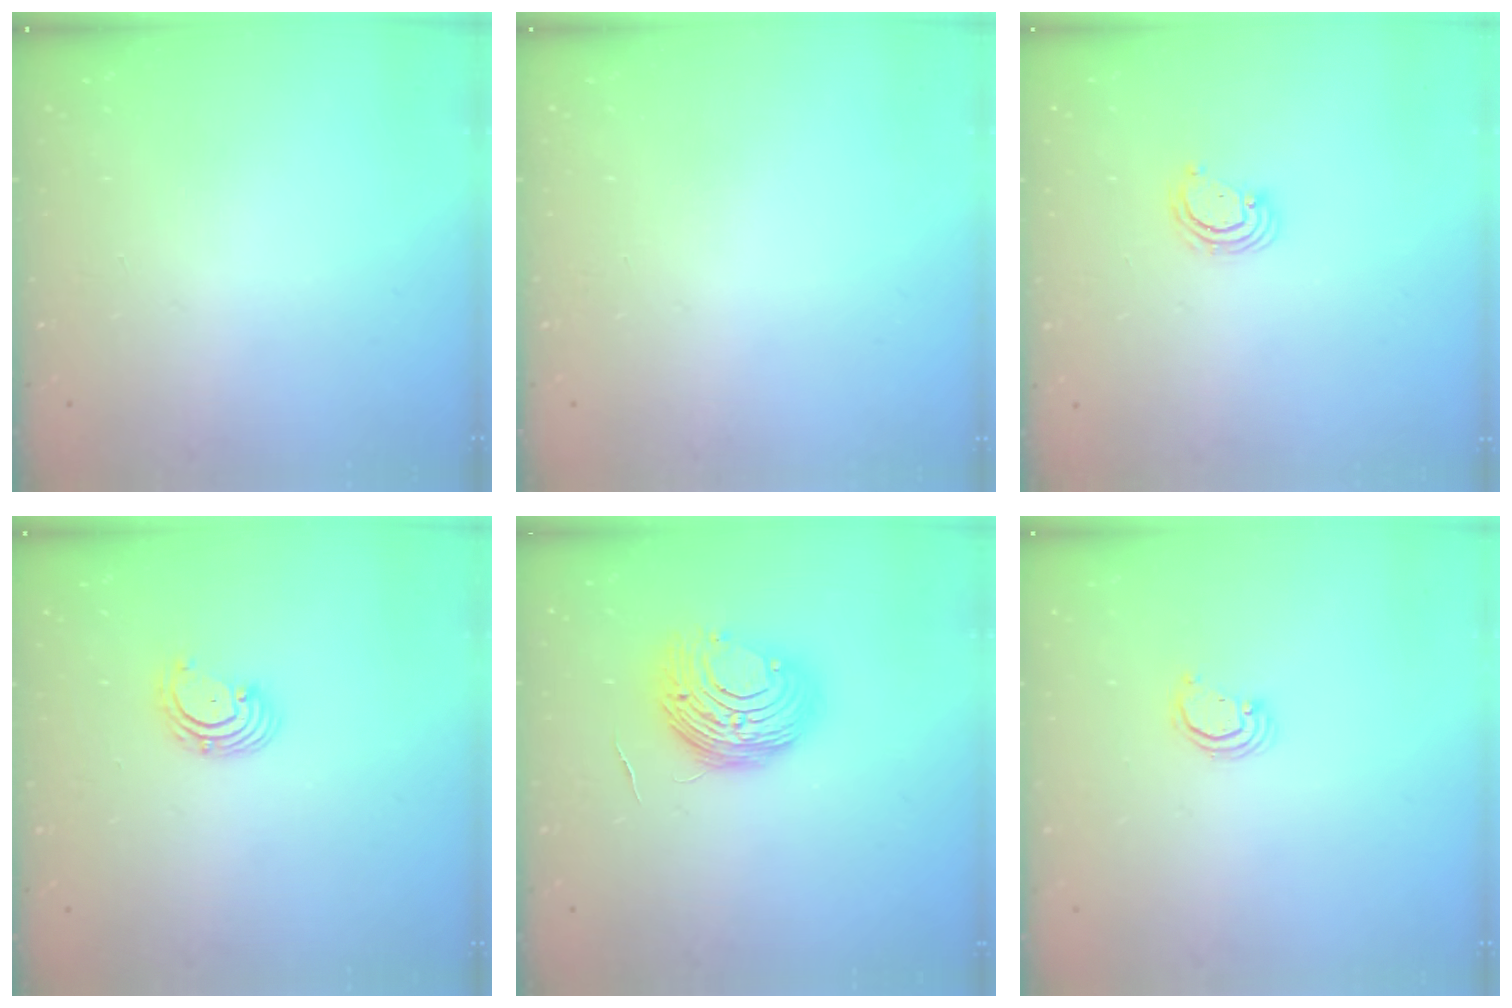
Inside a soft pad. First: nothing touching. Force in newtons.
{"total": 0.0}
{"total": 2.9, "press": 2.9, "slide": 0.3}
{"total": 2.9, "press": 2.9, "slide": 0.1}
{"total": 11.3, "press": 11.2, "slide": 1.2}
{"total": 2.2, "press": 2.2, "slide": 0.2}